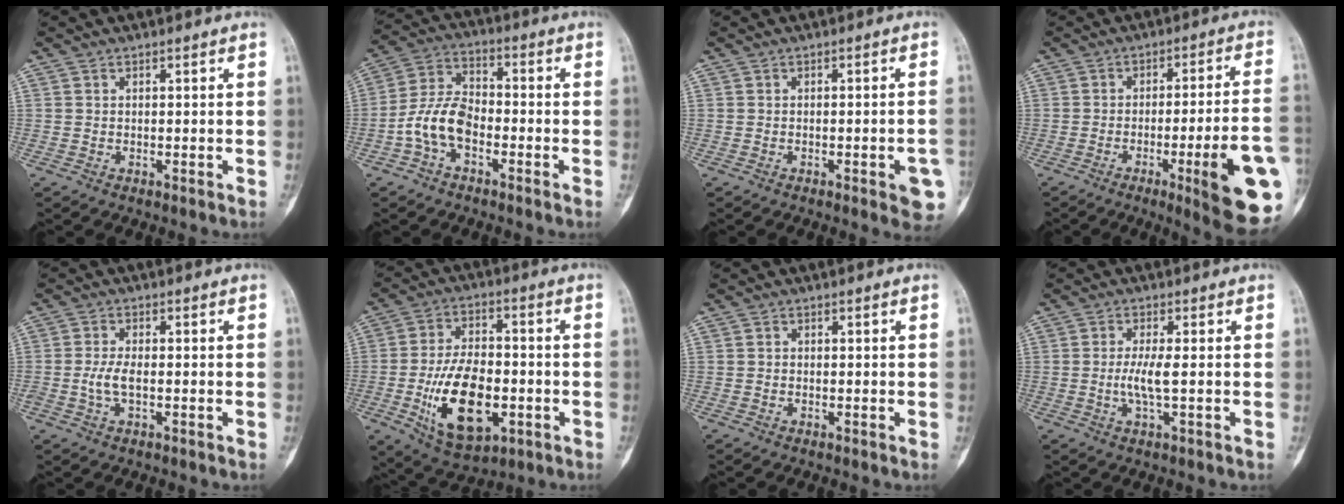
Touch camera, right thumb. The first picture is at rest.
{"total": 9.3, "force": [-3.4, 5.4, 6.7], "torque": [-0.131, 0.034, -0.073]}
{"total": 6.3, "force": [-2.3, 1.7, 5.6], "torque": [-0.057, 0.006, -0.023]}
{"total": 17.6, "force": [-5.7, 2.3, 16.5], "torque": [-0.181, 0.012, -0.070]}
{"total": 3.7, "force": [-0.6, 1.6, 3.2], "torque": [-0.075, 0.004, -0.013]}
{"total": 16.7, "force": [-4.3, 9.1, 13.4], "torque": [-0.217, 0.013, -0.062]}
{"total": 0.0}
{"total": 3.9, "force": [-0.3, 0.5, 3.9], "torque": [-0.094, -0.005, -0.009]}